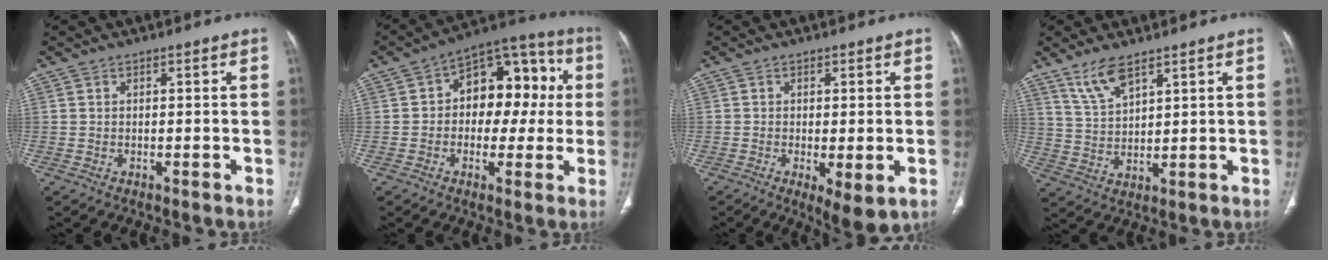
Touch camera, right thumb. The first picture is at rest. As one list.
[{"total": 15.4, "force": [1.6, 10.0, 11.5], "torque": [-0.100, 0.044, 0.014]}, {"total": 6.1, "force": [-1.7, 2.0, 5.6], "torque": [-0.093, -0.019, -0.022]}, {"total": 6.5, "force": [4.7, 2.1, 4.0], "torque": [-0.078, -0.021, 0.101]}]